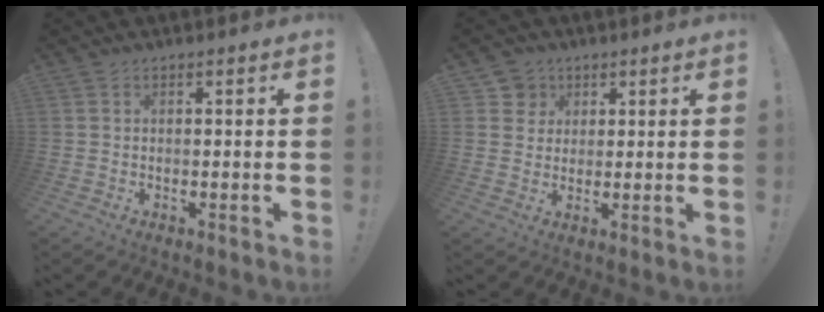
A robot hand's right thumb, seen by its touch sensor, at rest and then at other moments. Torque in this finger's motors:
{"motor_torque": [-0.17, 0.20, -0.02, 0.39, -0.02]}